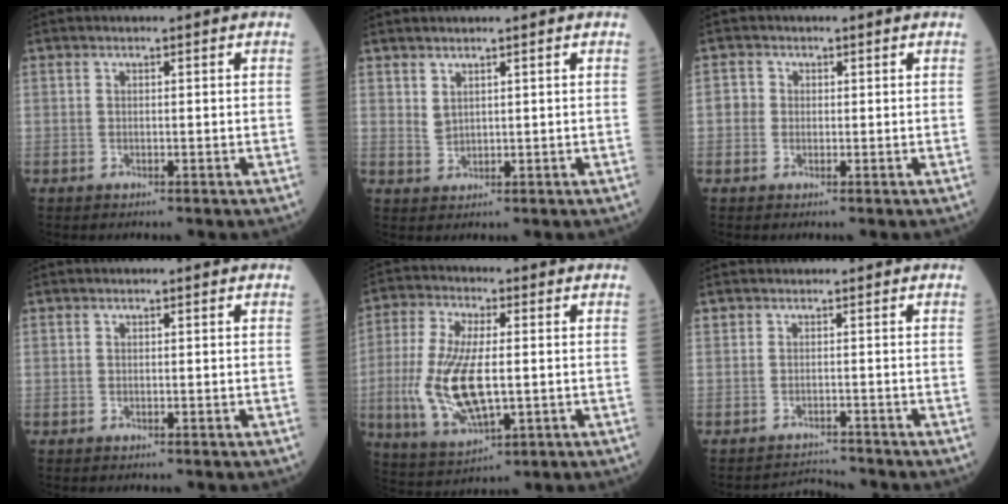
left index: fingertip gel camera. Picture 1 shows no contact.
{"total": 2.0, "force": [1.4, 1.0, 1.0], "torque": [-0.027, -0.003, 0.046]}
{"total": 2.0, "force": [-0.2, 2.0, 0.2], "torque": [0.004, 0.004, -0.004]}
{"total": 0.0}
{"total": 12.4, "force": [-1.3, 4.2, 11.6], "torque": [-0.253, -0.008, -0.010]}
{"total": 2.1, "force": [-1.6, -0.1, -1.4], "torque": [0.019, -0.005, -0.021]}